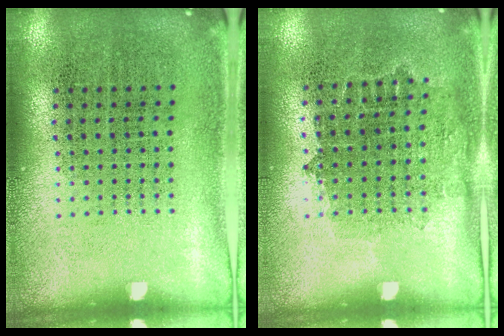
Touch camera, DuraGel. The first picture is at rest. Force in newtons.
{"total": 0.8, "press": 0.8, "slide": 0.4}